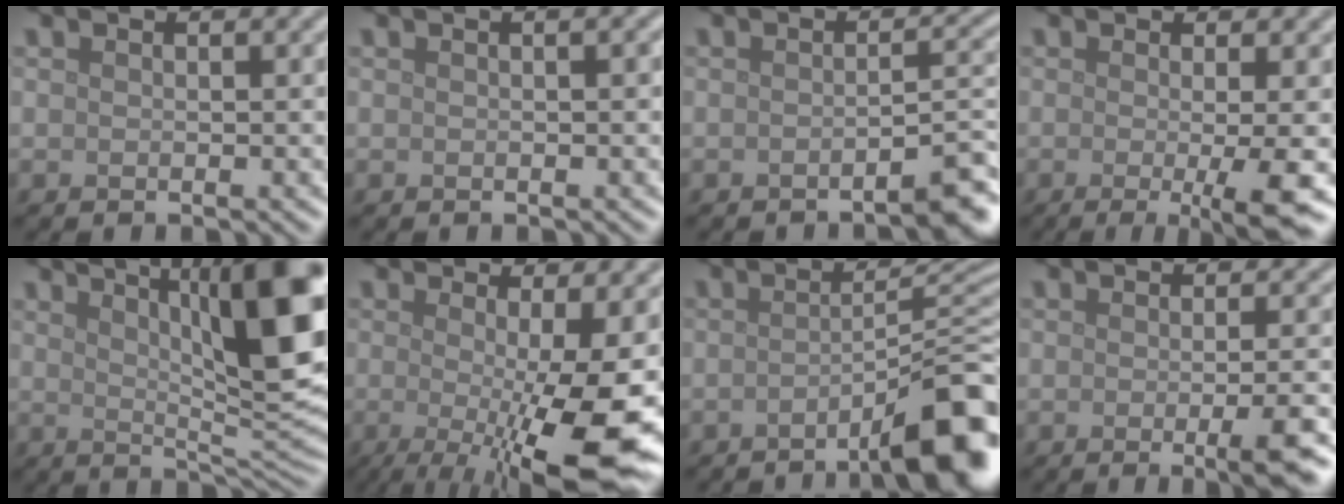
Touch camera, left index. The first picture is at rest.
{"total": 0.8, "force": [0.1, 0.1, 0.8], "torque": [-0.013, 0.005, 0.002]}
{"total": 2.8, "force": [-1.9, 0.4, 2.0], "torque": [-0.021, 0.011, -0.036]}
{"total": 6.0, "force": [-1.0, 1.1, 5.8], "torque": [-0.084, -0.013, -0.017]}
{"total": 14.5, "force": [5.1, 4.3, 12.9], "torque": [-0.143, 0.019, 0.075]}
{"total": 13.1, "force": [-2.2, 3.3, 12.5], "torque": [-0.164, -0.020, -0.028]}
{"total": 9.2, "force": [-4.4, 1.9, 7.9], "torque": [-0.085, 0.018, -0.072]}
{"total": 4.7, "force": [-1.2, 1.1, 4.4], "torque": [-0.055, -0.006, -0.018]}